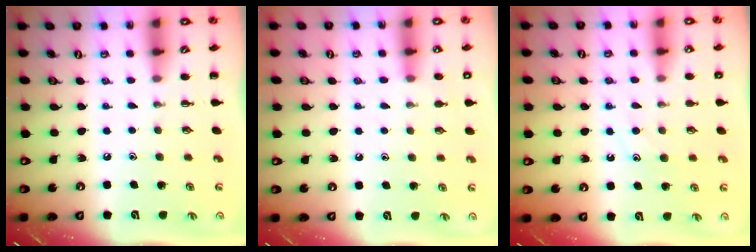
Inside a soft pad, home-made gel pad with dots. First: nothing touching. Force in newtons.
{"total": 8.5, "press": 8.1, "slide": 2.5}
{"total": 10.0, "press": 9.9, "slide": 0.7}